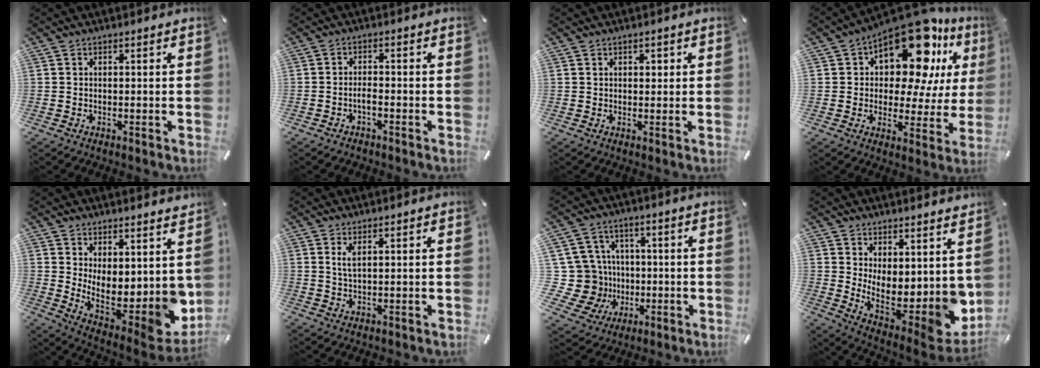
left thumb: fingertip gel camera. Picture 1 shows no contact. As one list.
[{"total": 2.4, "force": [-1.5, 0.8, 1.6], "torque": [-0.030, 0.006, -0.027]}, {"total": 1.2, "force": [0.4, 1.0, 0.5], "torque": [-0.003, 0.001, 0.004]}, {"total": 18.0, "force": [10.7, 8.2, 11.9], "torque": [-0.182, -0.081, 0.181]}, {"total": 8.8, "force": [1.4, 4.9, 7.2], "torque": [-0.067, -0.059, 0.040]}, {"total": 2.5, "force": [1.3, 0.5, 2.1], "torque": [-0.044, 0.002, 0.022]}, {"total": 16.2, "force": [-0.6, 15.0, 6.1], "torque": [-0.148, -0.004, -0.001]}, {"total": 9.2, "force": [1.3, 5.4, 7.4], "torque": [-0.071, -0.058, 0.040]}]